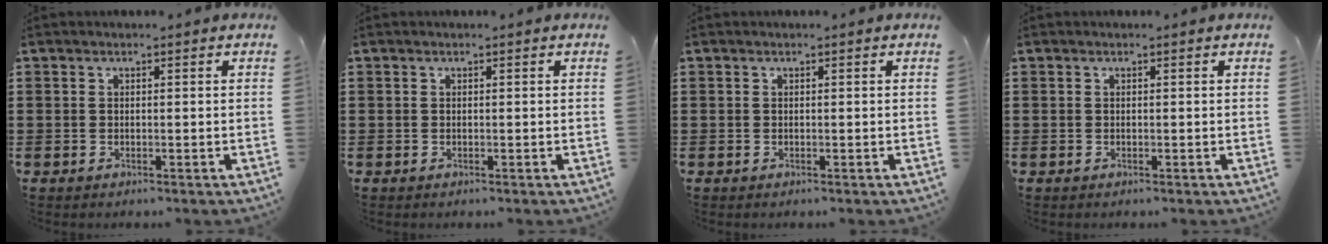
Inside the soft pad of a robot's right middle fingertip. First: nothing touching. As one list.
[{"total": 0.0}, {"total": 0.0}, {"total": 0.0}]